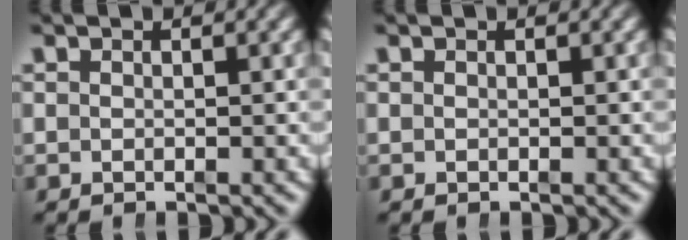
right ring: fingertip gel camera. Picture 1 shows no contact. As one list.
[{"total": 0.0}]